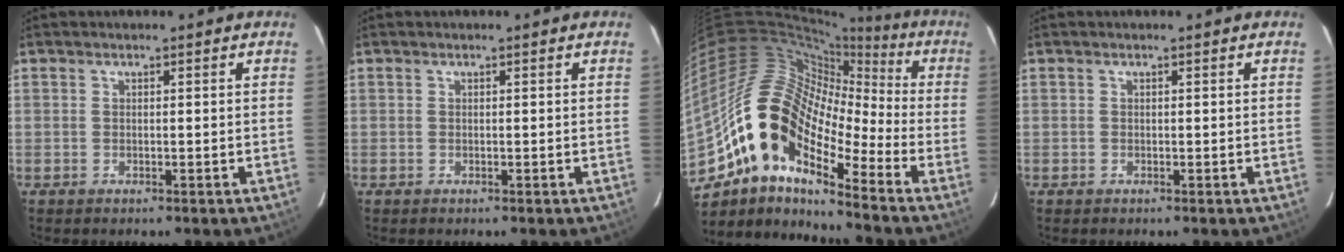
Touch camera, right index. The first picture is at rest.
{"total": 0.0}
{"total": 16.8, "force": [-9.2, 6.5, 12.4], "torque": [-0.233, 0.055, -0.162]}
{"total": 0.0}